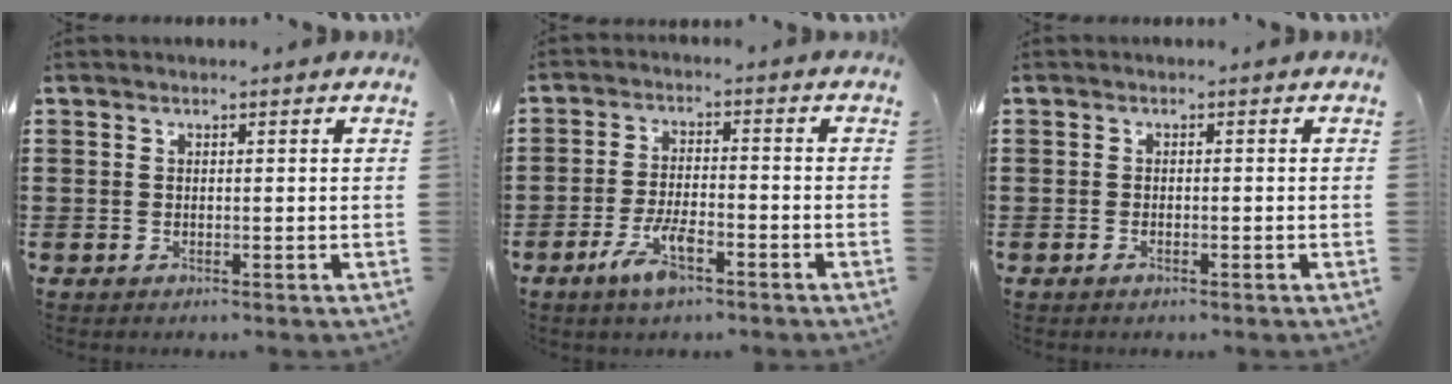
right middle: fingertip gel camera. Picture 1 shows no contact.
{"total": 6.4, "force": [-3.5, 2.2, 4.9], "torque": [-0.104, 0.001, -0.068]}
{"total": 0.7, "force": [-0.5, 0.3, 0.4], "torque": [-0.011, -0.004, -0.009]}